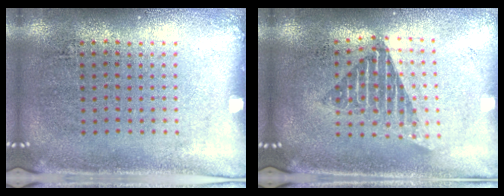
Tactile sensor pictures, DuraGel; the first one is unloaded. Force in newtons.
{"total": 1.6, "press": 1.3, "slide": 0.9}